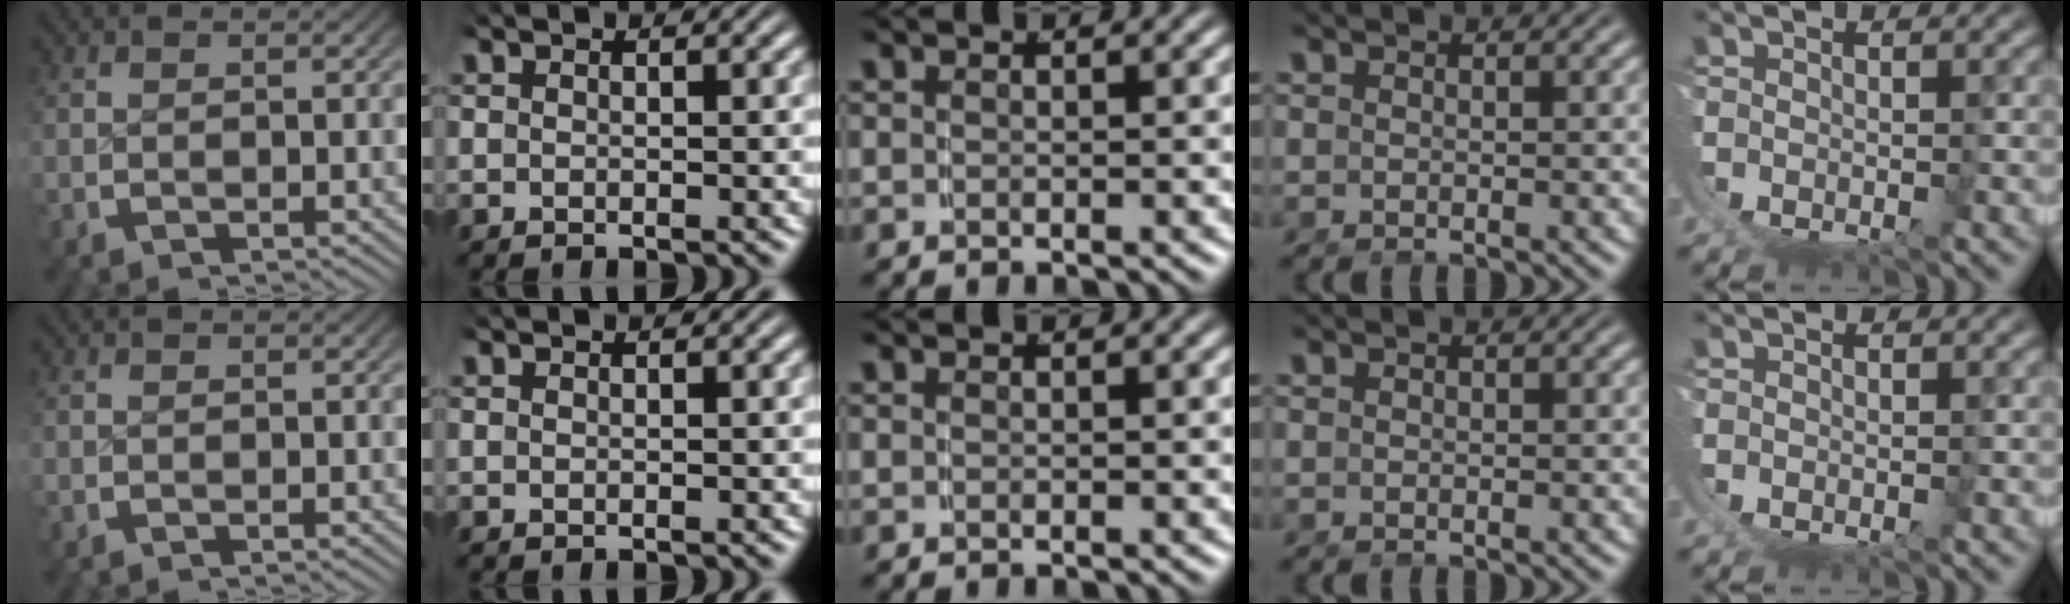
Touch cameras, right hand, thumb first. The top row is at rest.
{}